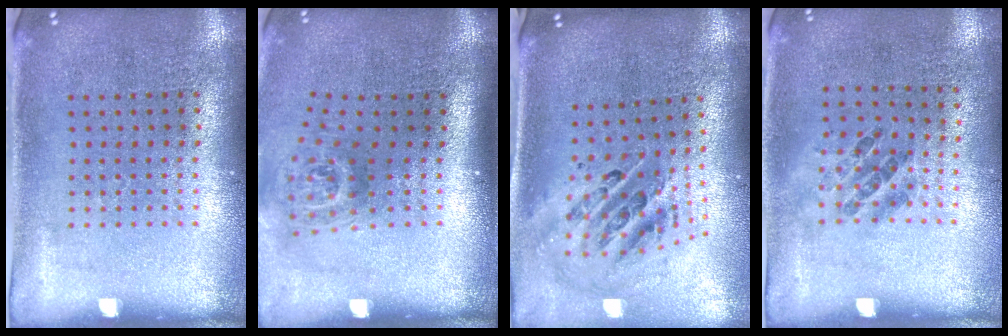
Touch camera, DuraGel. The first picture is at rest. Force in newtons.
{"total": 1.8, "press": 1.2, "slide": 1.4}
{"total": 1.7, "press": 1.4, "slide": 1.0}
{"total": 1.1, "press": 0.6, "slide": 0.9}